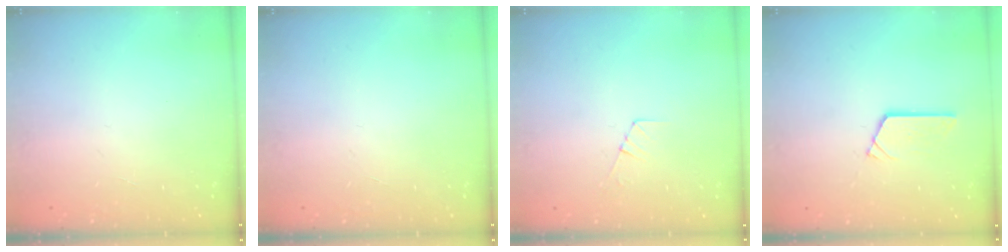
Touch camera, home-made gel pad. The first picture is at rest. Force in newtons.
{"total": 0.0}
{"total": 4.7, "press": 4.7, "slide": 0.5}
{"total": 3.6, "press": 3.6, "slide": 0.0}